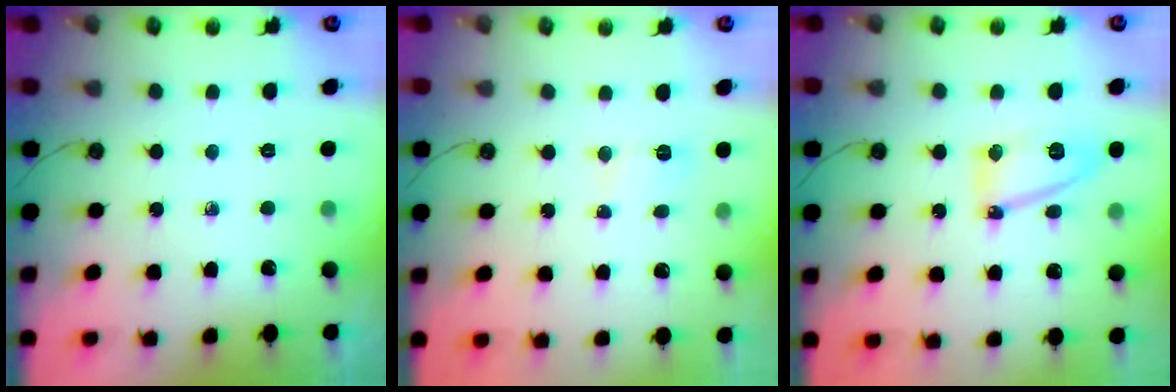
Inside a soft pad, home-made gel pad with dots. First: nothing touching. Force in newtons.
{"total": 3.7, "press": 3.6, "slide": 0.5}
{"total": 10.3, "press": 10.3, "slide": 0.7}